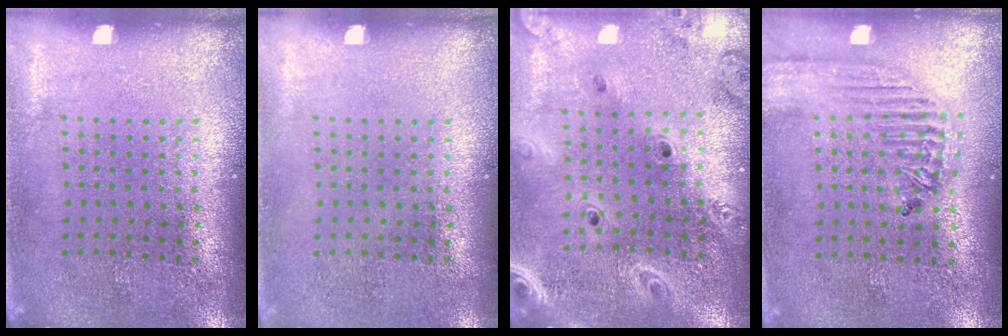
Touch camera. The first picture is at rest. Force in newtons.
{"total": 0.0}
{"total": 2.4, "press": 2.1, "slide": 1.1}
{"total": 1.8, "press": 1.7, "slide": 0.6}